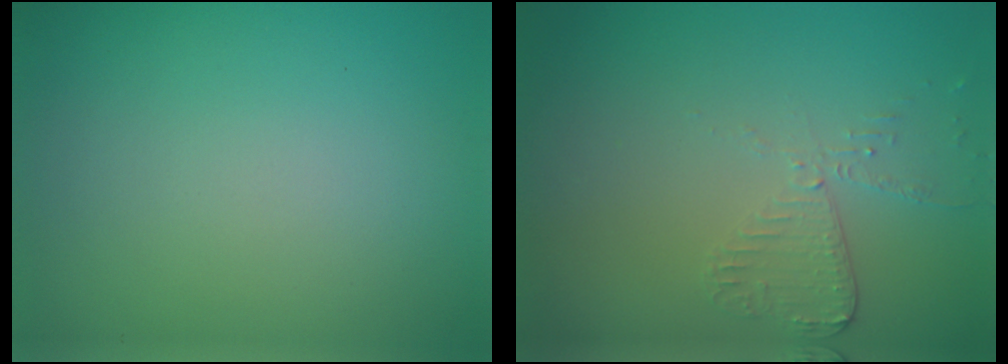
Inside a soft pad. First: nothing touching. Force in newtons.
{"total": 1.9, "press": 1.9, "slide": 0.4}